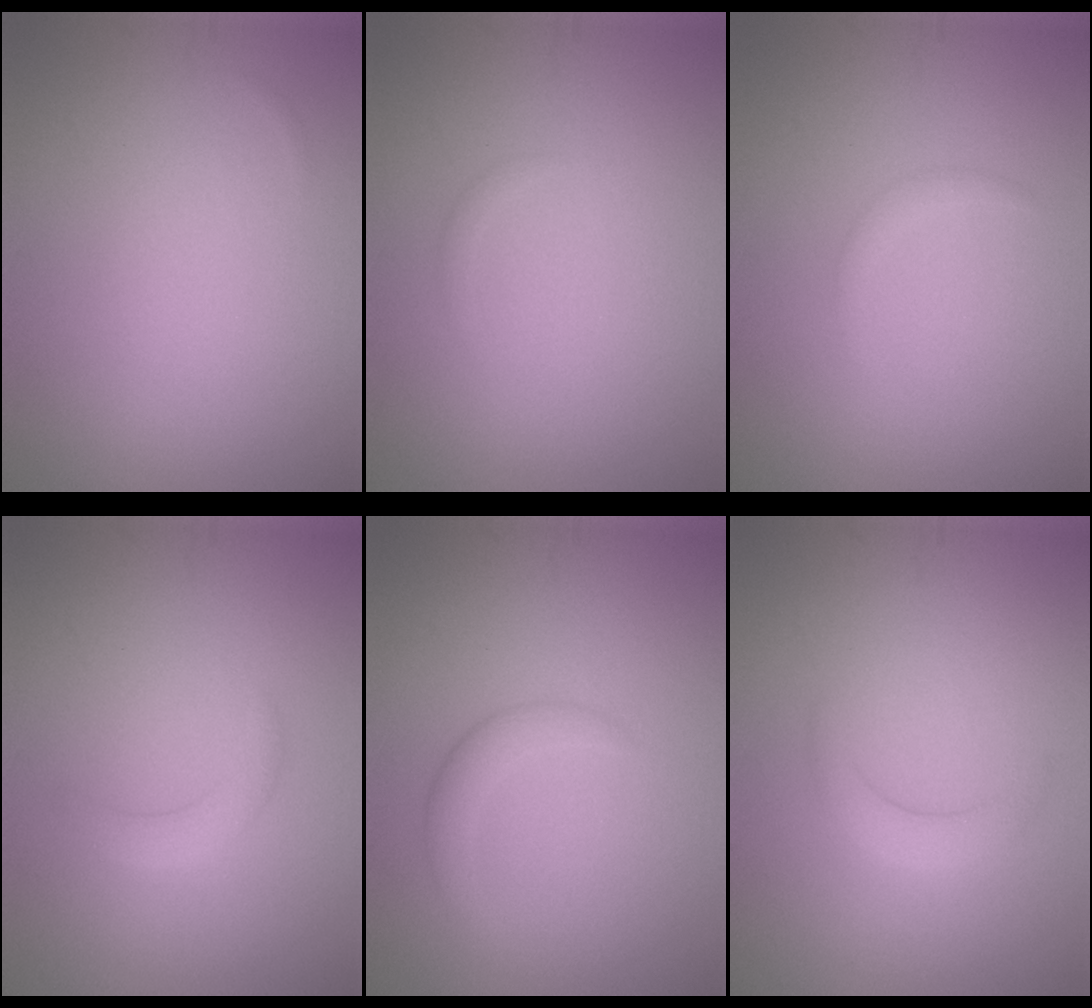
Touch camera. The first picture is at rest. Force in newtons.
{"total": 0.5, "press": 0.5, "slide": 0.1}
{"total": 0.9, "press": 0.9, "slide": 0.1}
{"total": 1.8, "press": 1.8, "slide": 0.0}
{"total": 1.8, "press": 1.8, "slide": 0.0}
{"total": 1.9, "press": 1.9, "slide": 0.1}